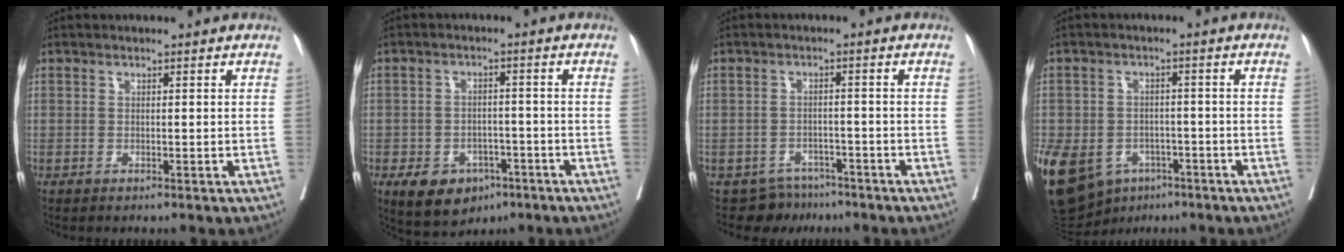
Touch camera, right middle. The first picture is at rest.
{"total": 8.2, "force": [-4.6, 5.5, 4.0], "torque": [-0.060, 0.007, -0.063]}
{"total": 4.1, "force": [-3.5, 2.1, -0.7], "torque": [0.018, 0.008, -0.055]}
{"total": 26.2, "force": [-11.8, 19.8, 12.5], "torque": [-0.391, -0.024, -0.172]}